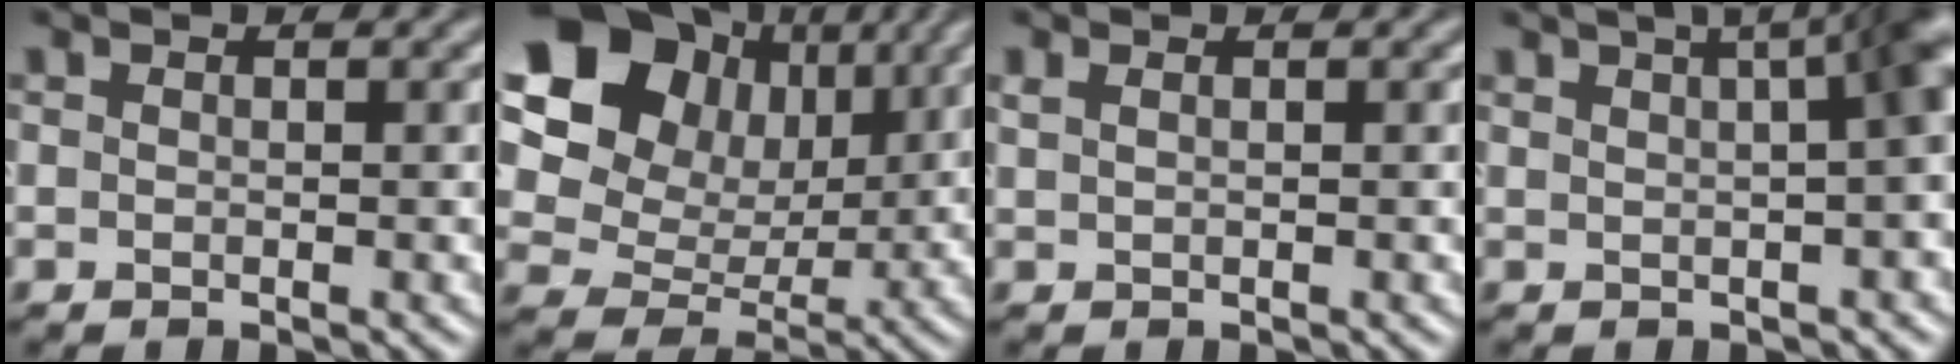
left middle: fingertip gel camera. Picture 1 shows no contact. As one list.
[{"total": 12.7, "force": [4.8, 10.0, 6.3], "torque": [-0.140, 0.042, 0.083]}, {"total": 1.0, "force": [0.7, 0.4, 0.6], "torque": [-0.012, 0.003, 0.011]}, {"total": 11.1, "force": [2.5, 5.2, 9.5], "torque": [-0.059, 0.055, 0.021]}]